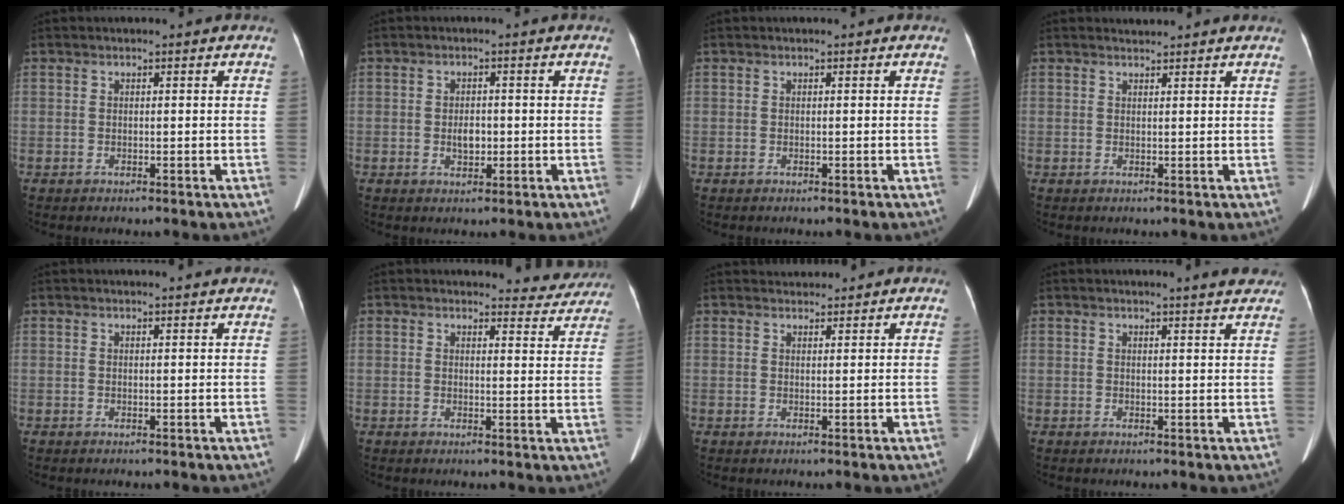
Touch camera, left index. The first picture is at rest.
{"total": 2.3, "force": [-0.4, 1.3, 1.8], "torque": [-0.030, 0.002, -0.003]}
{"total": 0.0}
{"total": 1.5, "force": [1.5, -0.1, -0.2], "torque": [-0.008, 0.007, 0.024]}
{"total": 2.4, "force": [2.3, -0.2, 0.5], "torque": [-0.007, 0.008, 0.025]}
{"total": 6.0, "force": [5.9, 1.2, -0.3], "torque": [0.018, -0.021, 0.048]}
{"total": 2.2, "force": [2.2, 0.3, -0.2], "torque": [0.000, 0.017, 0.039]}
{"total": 4.2, "force": [4.0, 0.1, 1.4], "torque": [-0.021, -0.005, 0.033]}